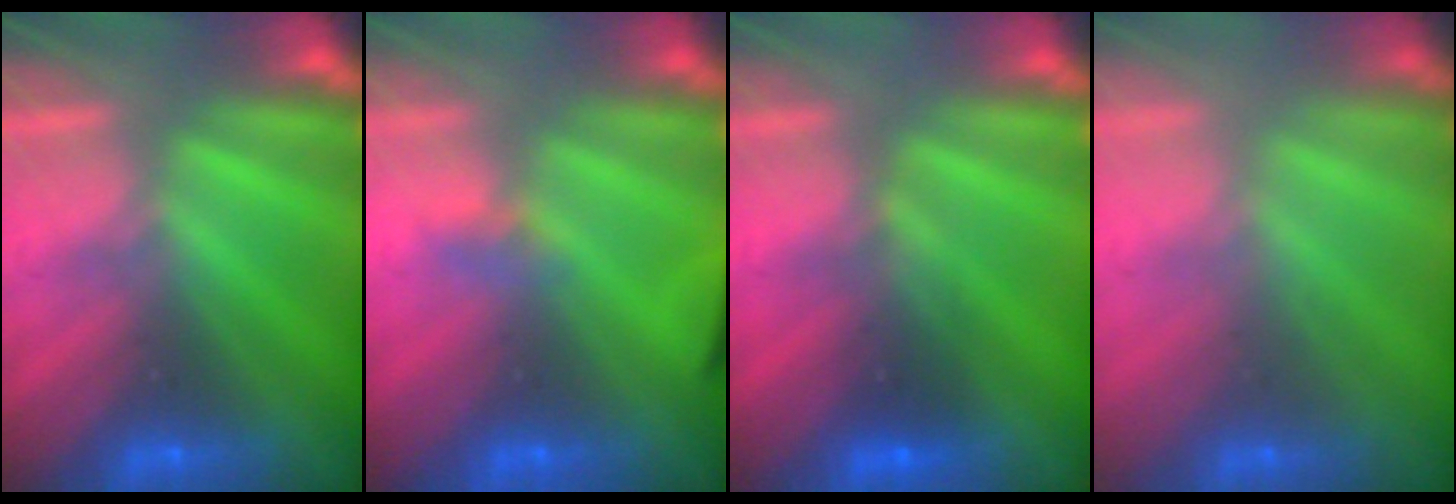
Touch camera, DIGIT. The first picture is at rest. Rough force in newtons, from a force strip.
{"total": 3.1}
{"total": 2.7}
{"total": 2.5}